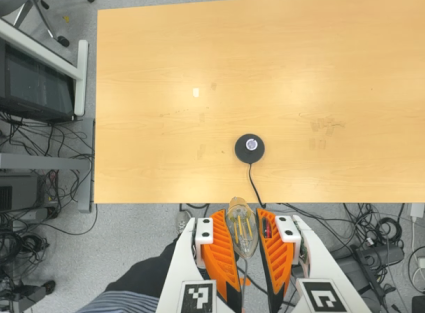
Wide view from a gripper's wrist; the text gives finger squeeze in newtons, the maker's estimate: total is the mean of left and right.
{"total": 19.4, "left": 23.5, "right": 15.3}